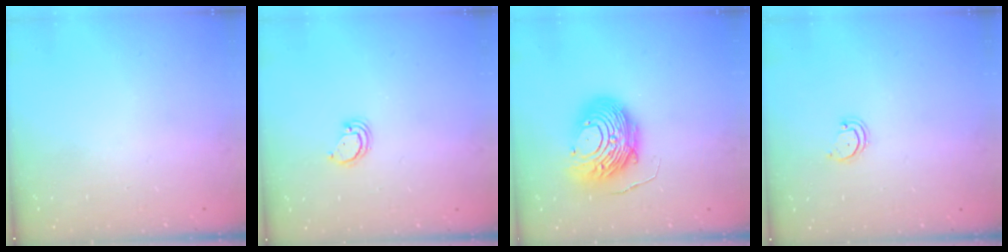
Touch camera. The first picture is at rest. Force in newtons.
{"total": 2.8, "press": 2.8, "slide": 0.2}
{"total": 13.5, "press": 13.4, "slide": 1.0}
{"total": 2.6, "press": 2.6, "slide": 0.2}